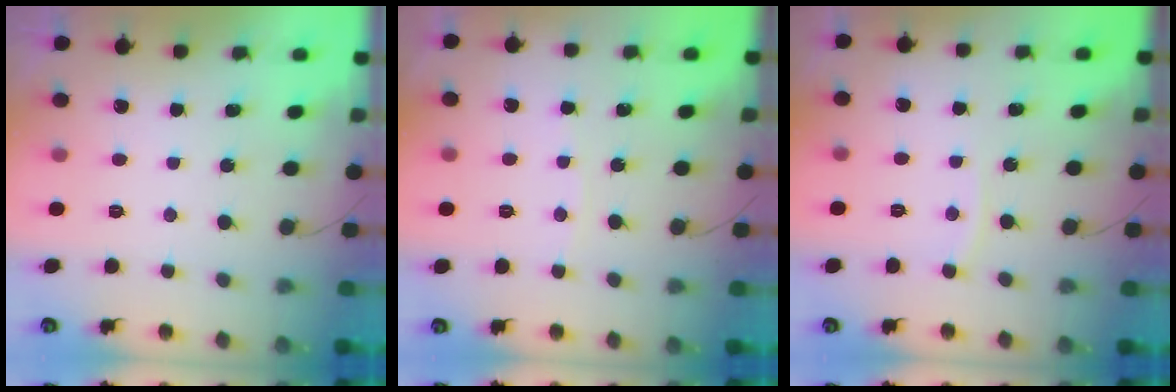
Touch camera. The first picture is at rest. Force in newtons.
{"total": 1.5, "press": 1.5, "slide": 0.2}
{"total": 3.3, "press": 3.3, "slide": 0.5}